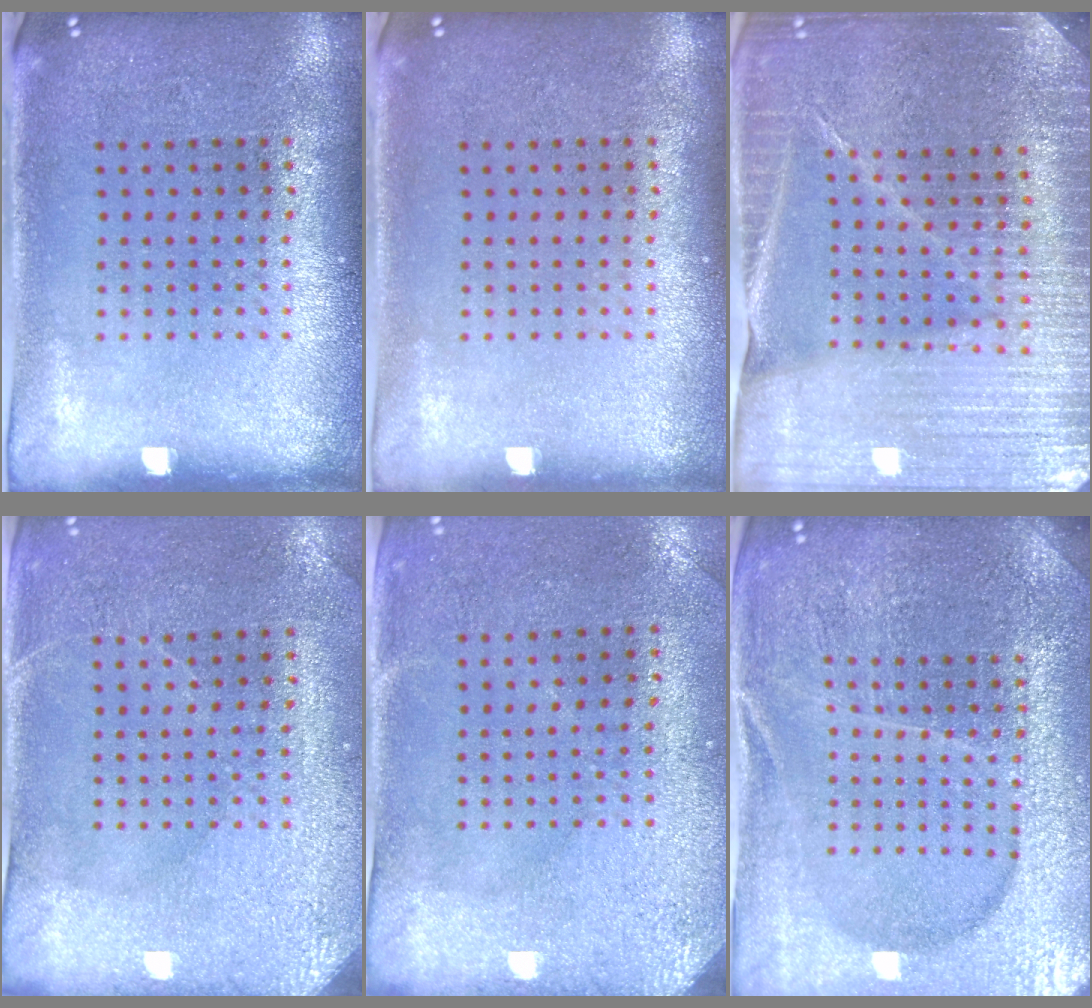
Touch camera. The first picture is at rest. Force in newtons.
{"total": 0.0}
{"total": 4.5, "press": 4.2, "slide": 1.6}
{"total": 2.9, "press": 2.7, "slide": 1.0}
{"total": 3.0, "press": 2.3, "slide": 1.9}
{"total": 4.8, "press": 4.4, "slide": 1.8}